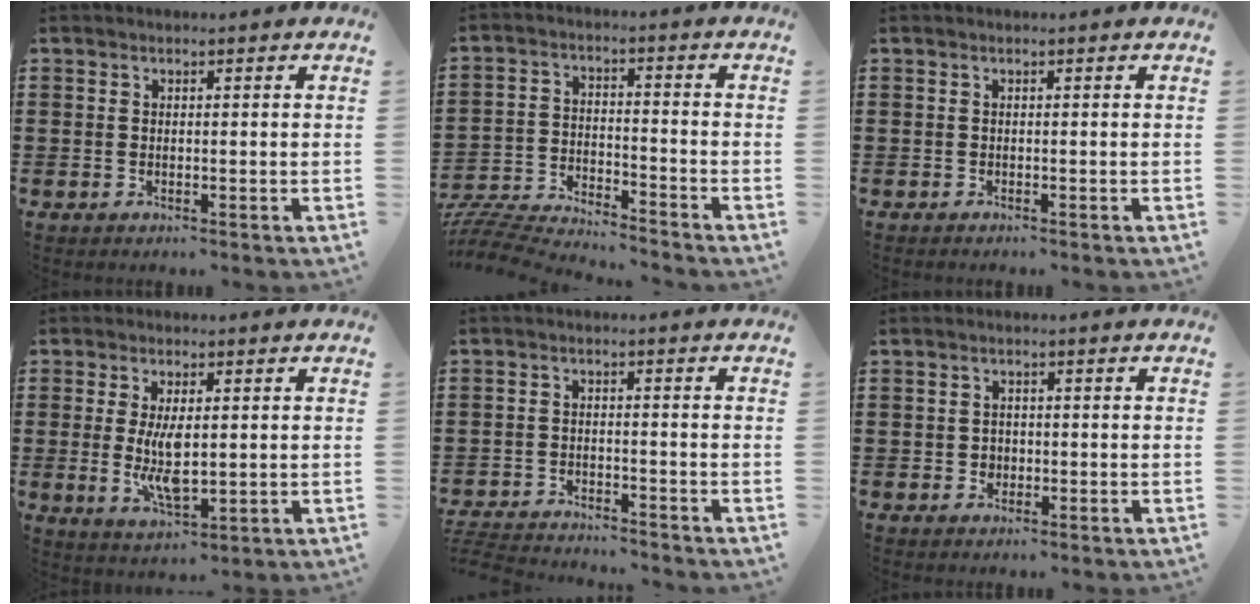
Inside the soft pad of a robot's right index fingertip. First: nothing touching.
{"total": 6.3, "force": [-6.2, 0.1, 0.7], "torque": [-0.035, -0.003, -0.132]}
{"total": 0.0}
{"total": 6.9, "force": [0.1, 2.9, 6.3], "torque": [-0.121, -0.008, -0.005]}
{"total": 3.9, "force": [-3.9, 0.1, 0.2], "torque": [-0.014, -0.005, -0.084]}
{"total": 1.4, "force": [-0.4, 1.3, 0.4], "torque": [-0.011, 0.002, -0.010]}